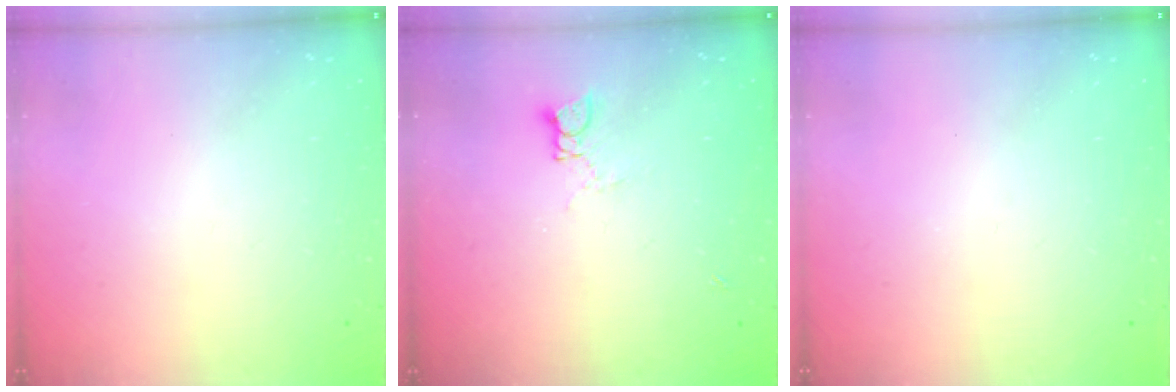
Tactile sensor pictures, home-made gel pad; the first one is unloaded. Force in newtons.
{"total": 3.1, "press": 3.1, "slide": 0.2}
{"total": 0.0}